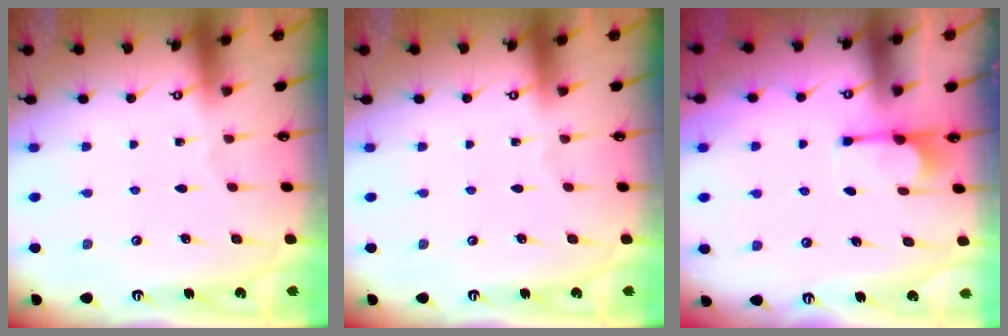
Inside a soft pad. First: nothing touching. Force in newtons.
{"total": 0.0}
{"total": 1.2, "press": 1.1, "slide": 0.5}